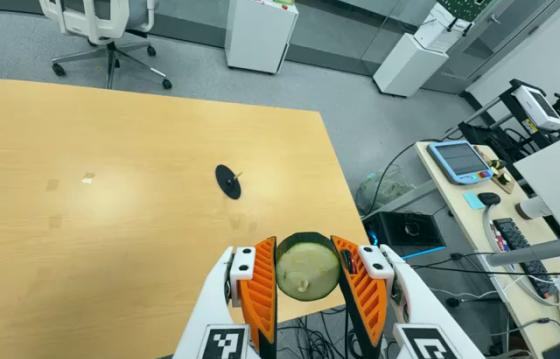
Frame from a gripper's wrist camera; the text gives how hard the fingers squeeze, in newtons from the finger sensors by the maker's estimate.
{"total": 9.7, "left": 9.0, "right": 10.4}